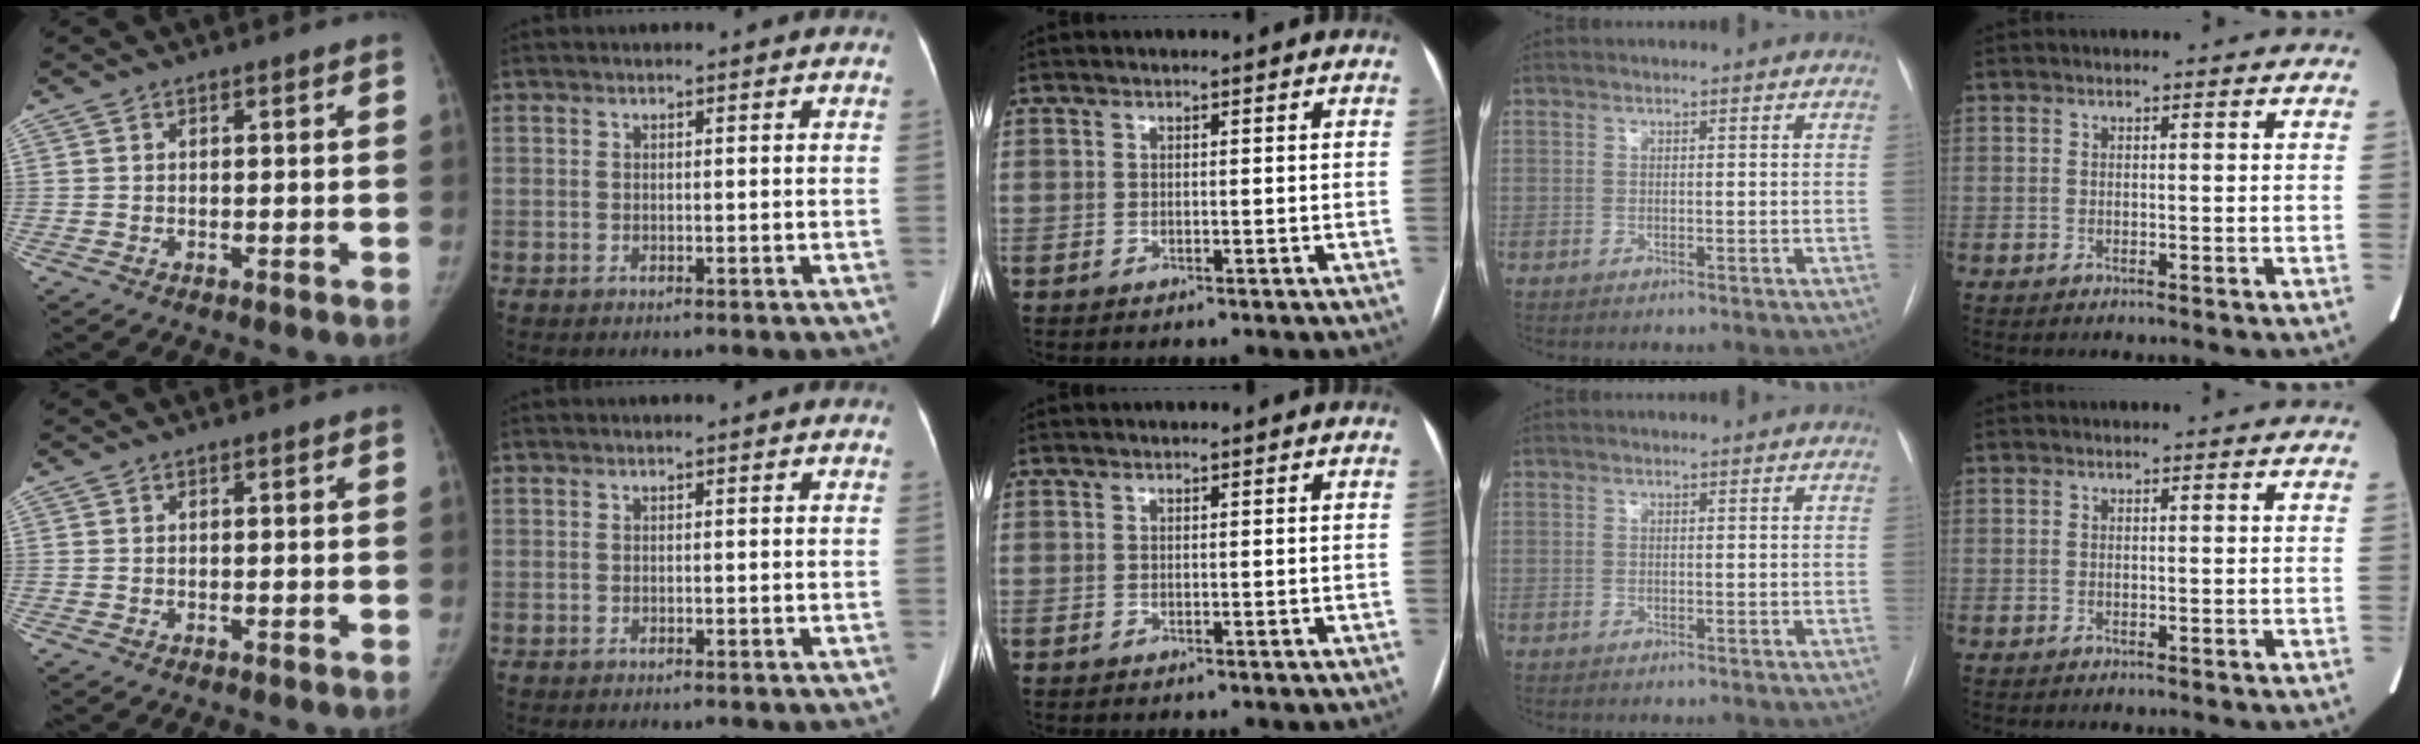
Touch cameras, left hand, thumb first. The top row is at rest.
{}